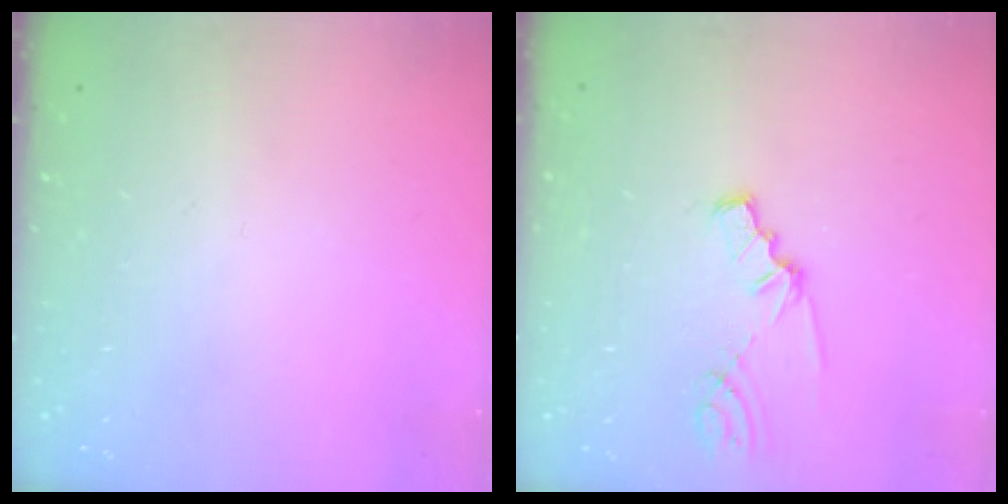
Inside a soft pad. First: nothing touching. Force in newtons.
{"total": 1.6, "press": 1.6, "slide": 0.3}